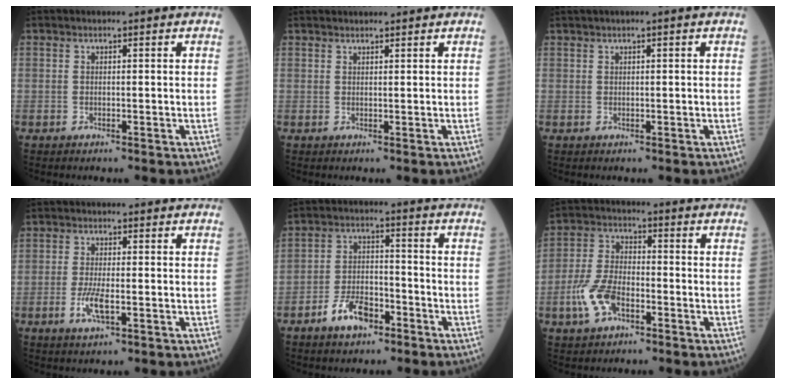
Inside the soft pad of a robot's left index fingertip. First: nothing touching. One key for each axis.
{"total": 3.3, "fx": 3.1, "fy": 0.4, "fz": 0.8, "tx": -0.009, "ty": 0.025, "tz": 0.041}
{"total": 0.8, "fx": 0.4, "fy": -0.2, "fz": 0.7, "tx": -0.018, "ty": 0.009, "tz": 0.012}
{"total": 3.6, "fx": -1.3, "fy": 0.9, "fz": 3.3, "tx": -0.076, "ty": -0.007, "tz": -0.025}
{"total": 6.8, "fx": -4.3, "fy": 3.2, "fz": 4.0, "tx": -0.084, "ty": 0.004, "tz": -0.080}
{"total": 7.6, "fx": -3.4, "fy": 3.8, "fz": 5.6, "tx": -0.130, "ty": 0.001, "tz": -0.070}